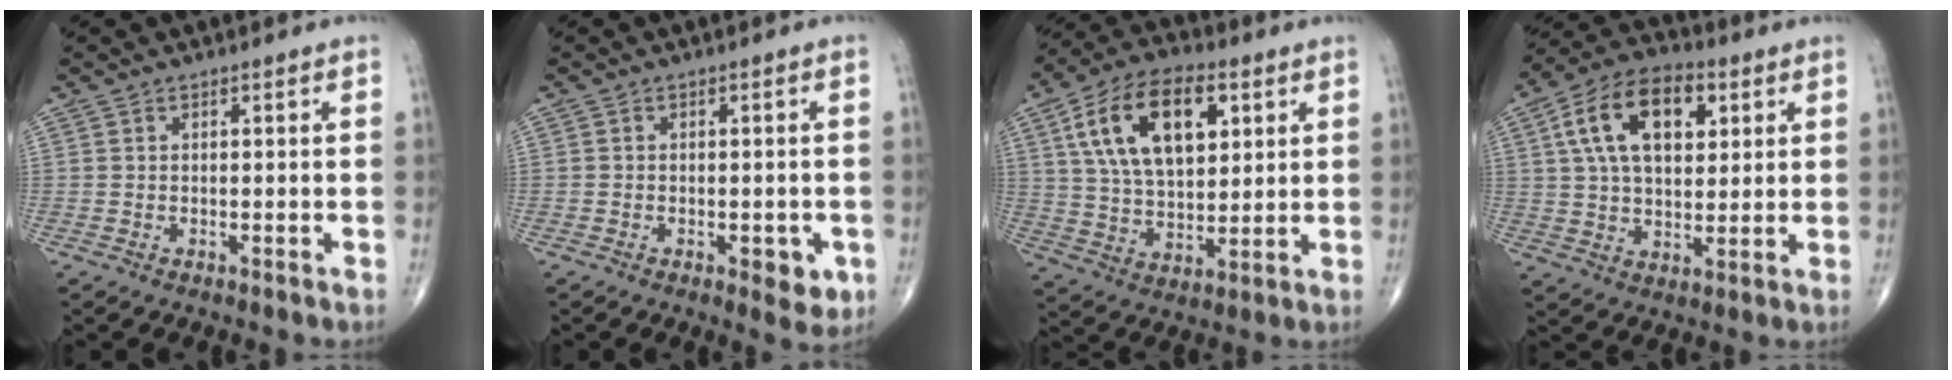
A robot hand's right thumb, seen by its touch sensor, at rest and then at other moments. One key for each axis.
{"total": 4.6, "fx": -1.7, "fy": 2.2, "fz": 3.7, "tx": -0.028, "ty": -0.002, "tz": -0.018}
{"total": 18.4, "fx": 6.3, "fy": 10.0, "fz": 14.0, "tx": -0.226, "ty": -0.006, "tz": 0.112}
{"total": 16.1, "fx": 5.2, "fy": 9.3, "fz": 12.1, "tx": -0.191, "ty": 0.005, "tz": 0.086}